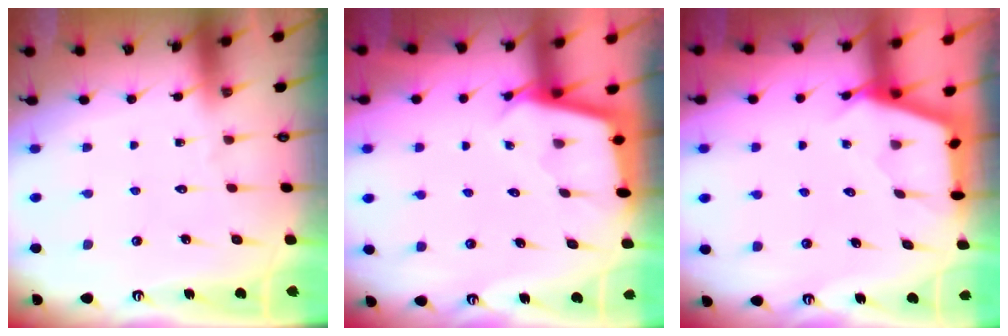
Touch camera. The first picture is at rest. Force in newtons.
{"total": 2.4, "press": 2.4, "slide": 0.1}
{"total": 2.8, "press": 2.8, "slide": 0.4}